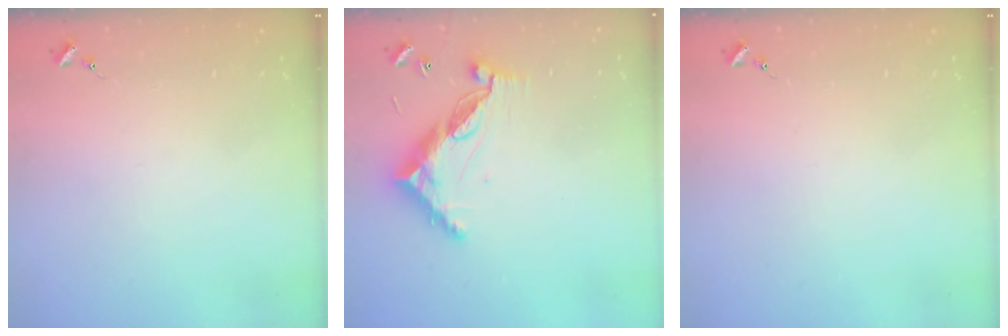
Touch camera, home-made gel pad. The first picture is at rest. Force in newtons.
{"total": 11.5, "press": 11.4, "slide": 1.0}
{"total": 0.0}